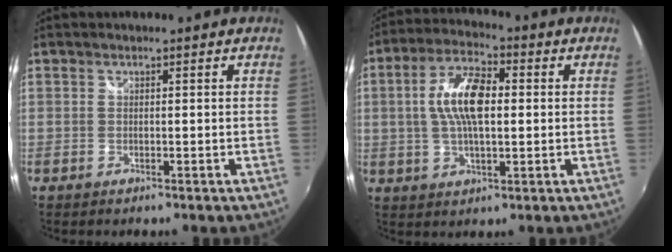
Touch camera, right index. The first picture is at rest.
{"total": 10.6, "force": [0.9, 4.5, 9.5], "torque": [-0.186, 0.015, 0.013]}